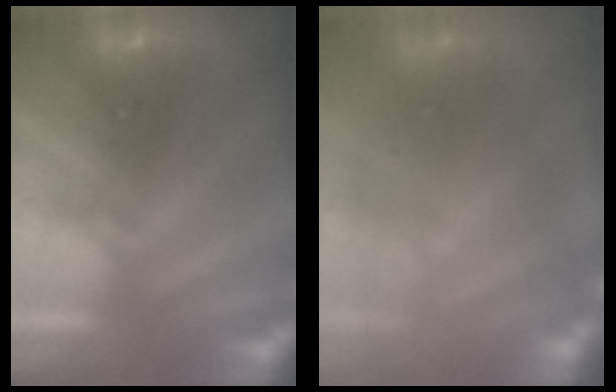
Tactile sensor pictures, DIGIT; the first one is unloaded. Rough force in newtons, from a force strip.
{"total": 6.5}